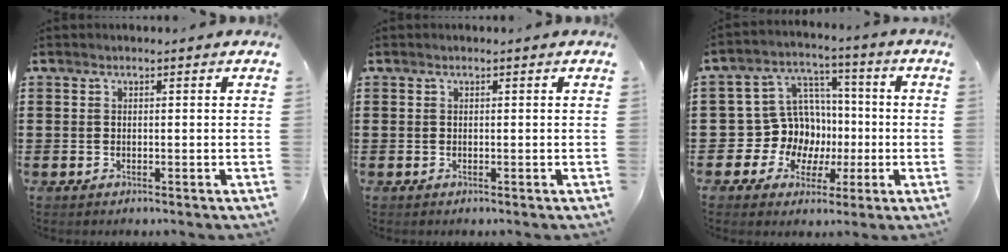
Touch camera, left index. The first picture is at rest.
{"total": 0.0}
{"total": 10.3, "force": [-0.4, 9.9, 2.6], "torque": [-0.101, -0.005, 0.003]}